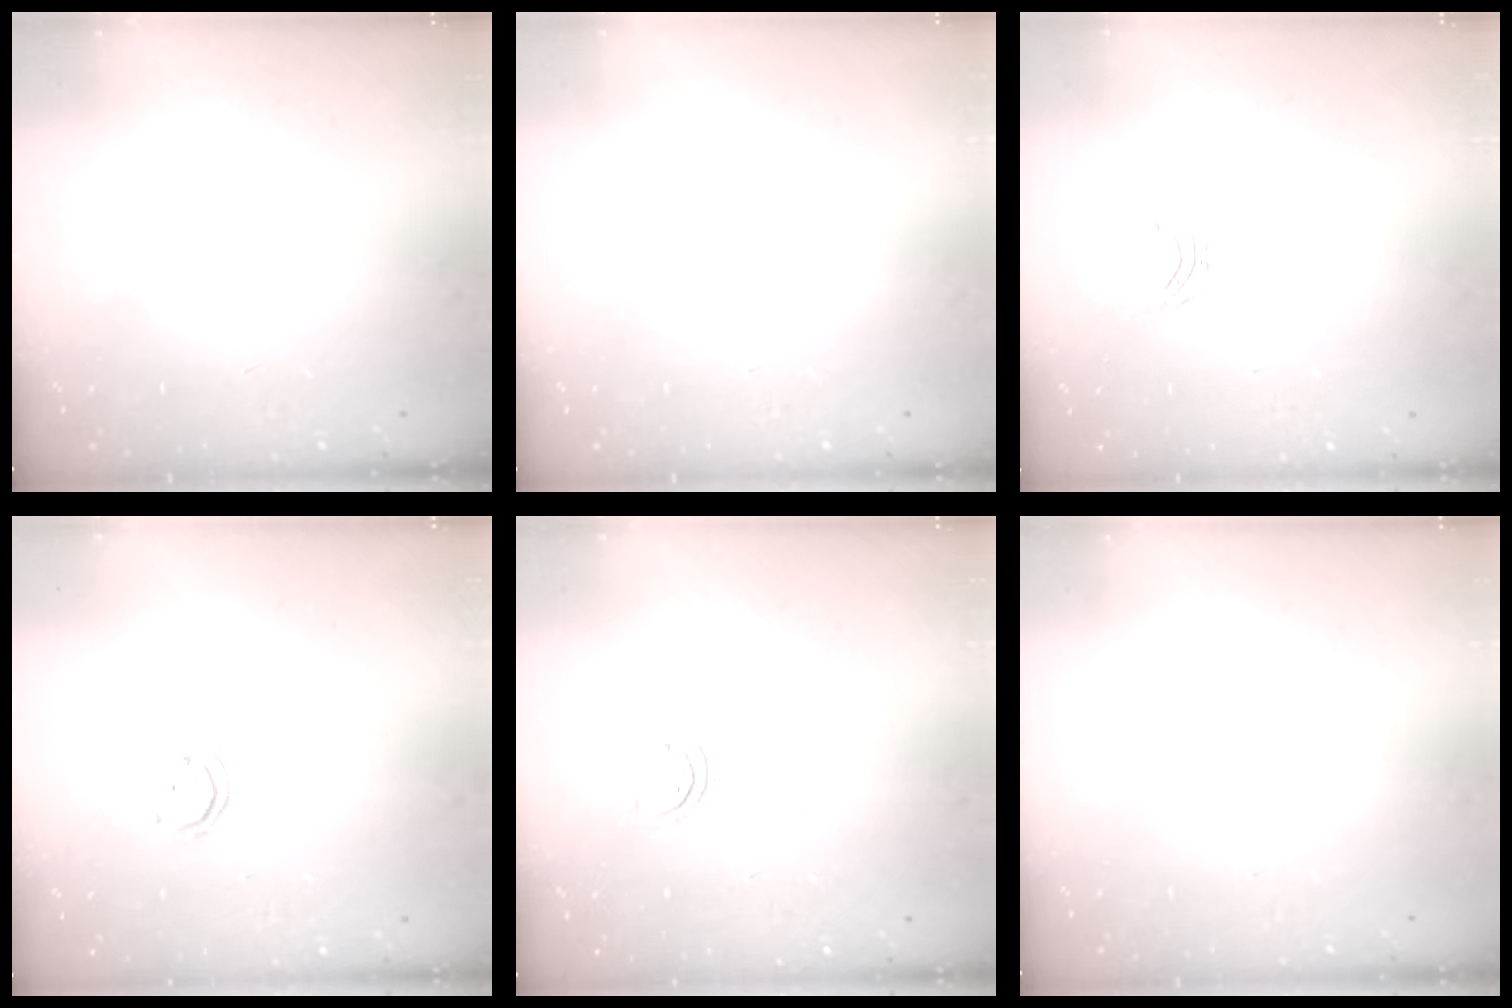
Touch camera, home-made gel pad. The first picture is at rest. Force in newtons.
{"total": 0.0}
{"total": 4.9, "press": 4.8, "slide": 0.5}
{"total": 2.4, "press": 2.4, "slide": 0.1}
{"total": 2.9, "press": 2.9, "slide": 0.3}
{"total": 0.0}